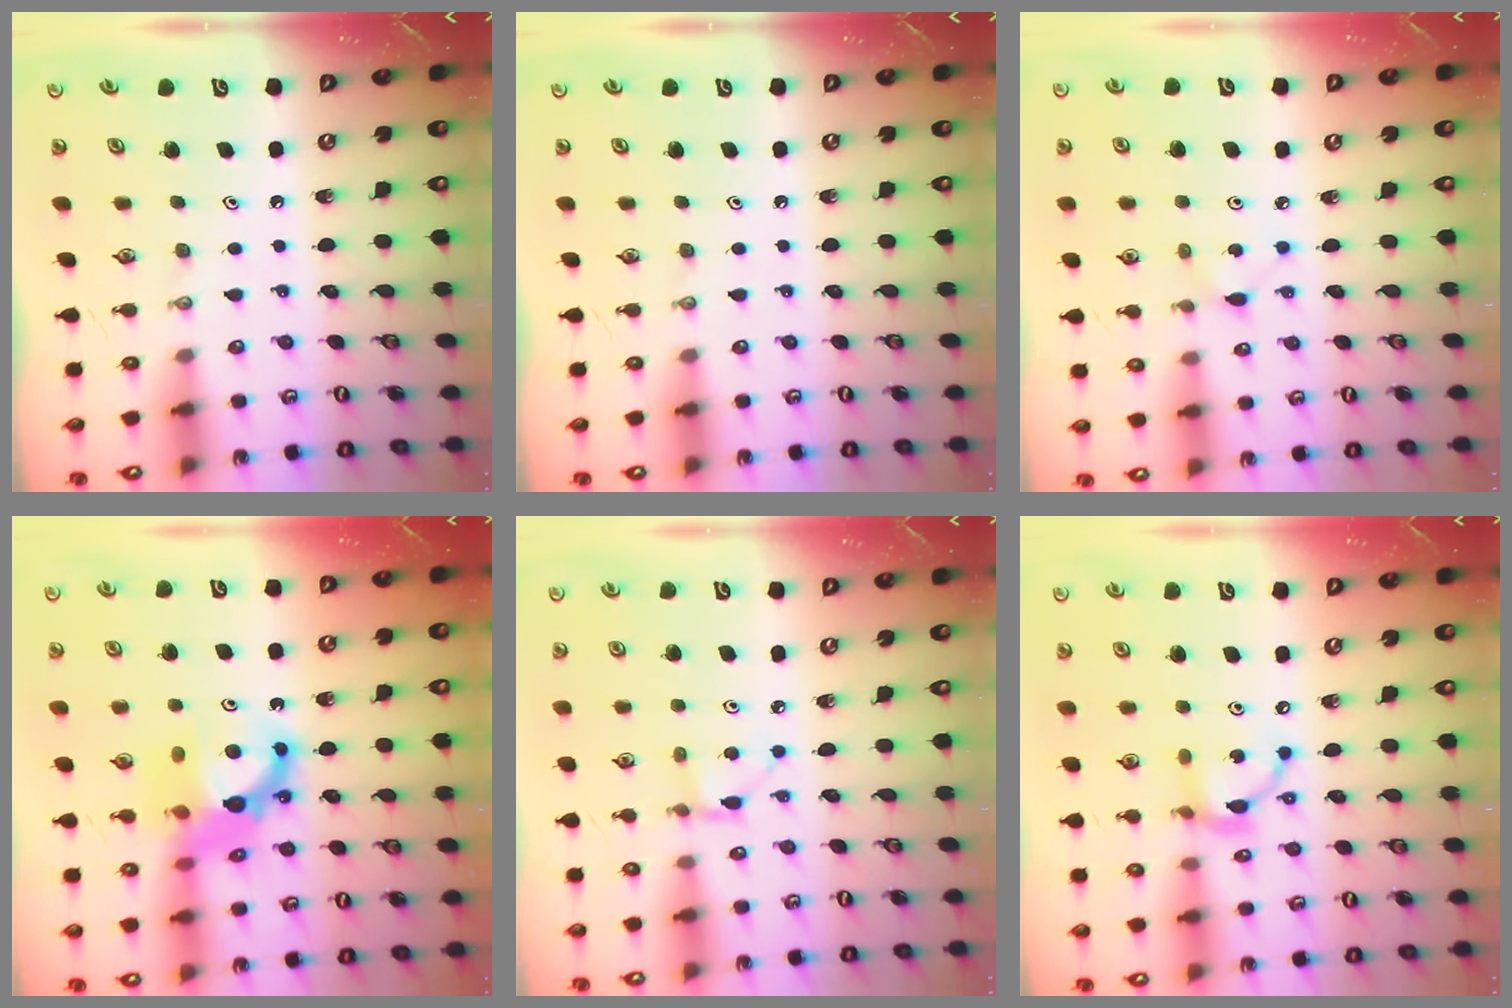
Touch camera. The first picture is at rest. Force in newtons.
{"total": 0.0}
{"total": 2.8, "press": 2.8, "slide": 0.4}
{"total": 11.7, "press": 11.6, "slide": 1.7}
{"total": 2.7, "press": 2.7, "slide": 0.3}
{"total": 9.4, "press": 9.4, "slide": 0.3}